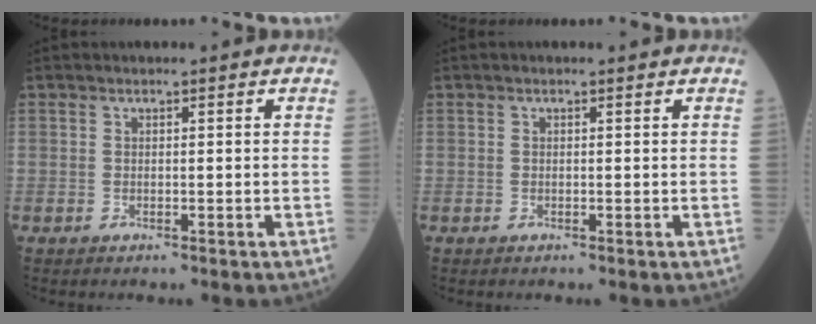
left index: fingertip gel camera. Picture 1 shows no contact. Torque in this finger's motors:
{"motor_torque": [-0.06, -0.03, -0.36, 0.01]}